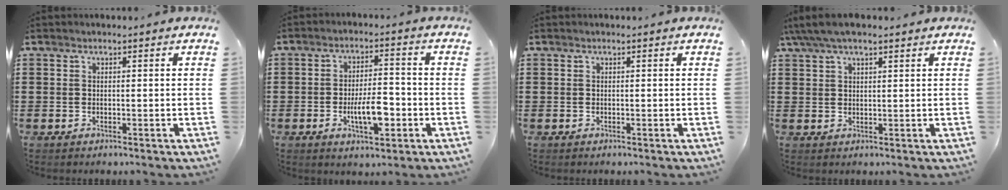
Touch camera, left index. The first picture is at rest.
{"total": 7.0, "force": [-2.1, 2.7, 6.1], "torque": [-0.113, -0.003, -0.042]}
{"total": 0.0}
{"total": 4.5, "force": [3.3, 1.3, 2.8], "torque": [-0.062, 0.003, 0.060]}